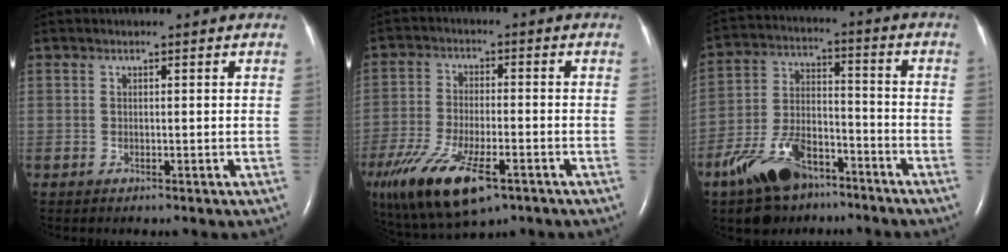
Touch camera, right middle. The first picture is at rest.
{"total": 17.9, "force": [-10.2, 6.7, 13.2], "torque": [-0.280, -0.036, -0.172]}
{"total": 13.0, "force": [-8.7, 6.0, 7.6], "torque": [-0.160, 0.003, -0.156]}